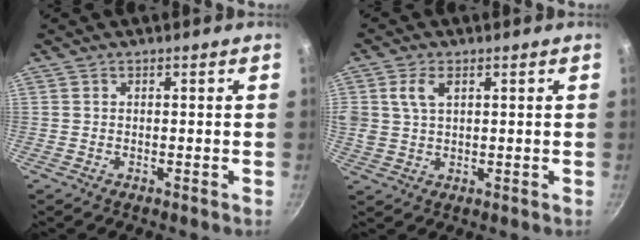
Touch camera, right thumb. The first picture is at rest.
{"total": 5.0, "force": [1.9, 3.0, 3.5], "torque": [-0.063, -0.002, 0.037]}